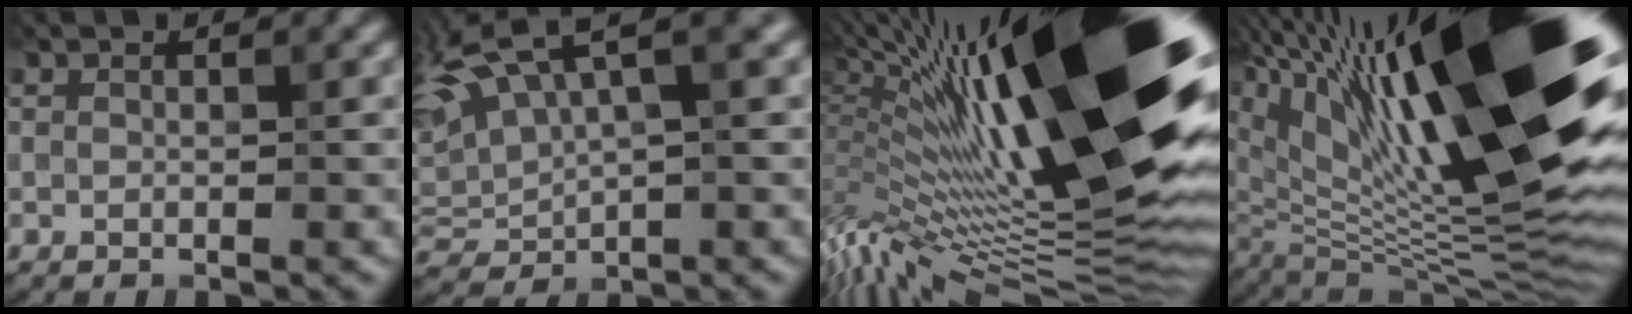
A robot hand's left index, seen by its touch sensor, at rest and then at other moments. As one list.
[{"total": 10.5, "force": [5.5, 3.4, 8.3], "torque": [-0.193, 0.022, 0.104]}, {"total": 21.6, "force": [4.0, 5.7, 20.5], "torque": [-0.314, 0.014, 0.064]}, {"total": 20.3, "force": [6.7, 7.2, 17.7], "torque": [-0.270, 0.025, 0.112]}]